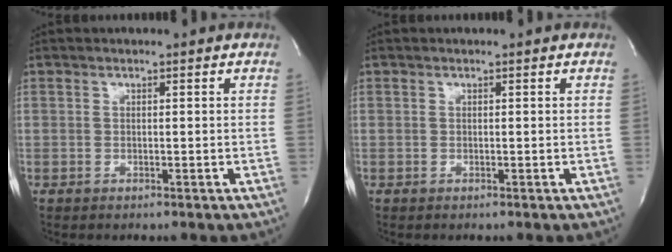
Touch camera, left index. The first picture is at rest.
{"total": 0.0}